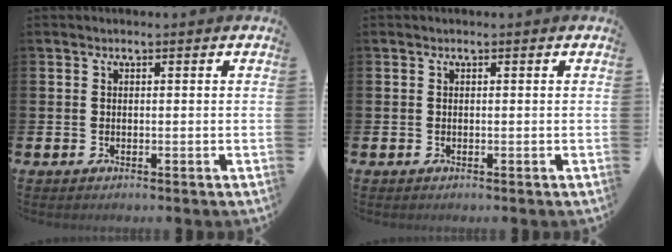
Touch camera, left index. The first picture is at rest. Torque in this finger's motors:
{"motor_torque": [-0.06, 0.06, 0.04, 0.01]}